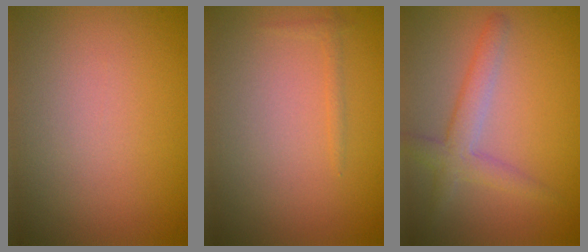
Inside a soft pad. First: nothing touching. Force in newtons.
{"total": 0.6, "press": 0.6, "slide": 0.1}
{"total": 3.0, "press": 3.0, "slide": 0.1}